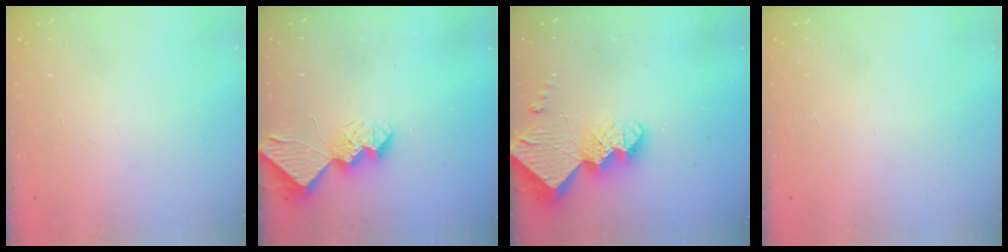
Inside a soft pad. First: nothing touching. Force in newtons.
{"total": 9.1, "press": 9.1, "slide": 0.4}
{"total": 11.7, "press": 11.6, "slide": 1.1}
{"total": 0.0}